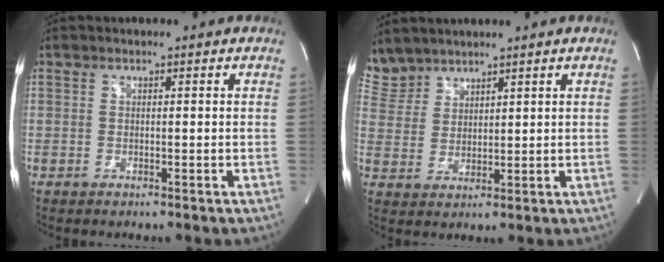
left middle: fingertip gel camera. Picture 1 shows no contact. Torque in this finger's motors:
{"motor_torque": [-0.11, -0.14, -0.09, -0.06]}